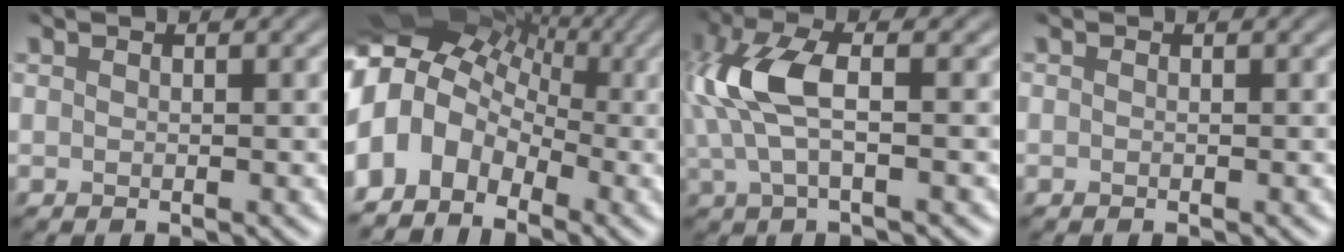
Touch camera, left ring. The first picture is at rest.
{"total": 11.1, "force": [-2.8, 8.6, 6.4], "torque": [-0.111, 0.008, -0.073]}
{"total": 6.1, "force": [-0.3, 2.4, 5.5], "torque": [-0.131, 0.010, -0.016]}
{"total": 0.0}